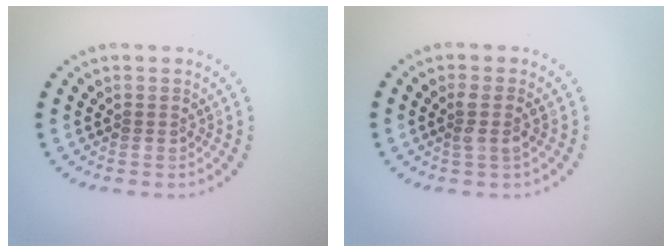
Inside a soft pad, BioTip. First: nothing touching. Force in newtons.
{"total": 1.6, "press": 1.4, "slide": 0.7}